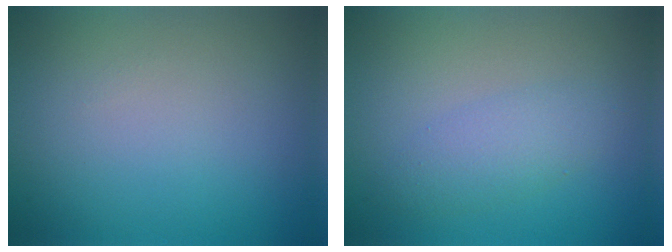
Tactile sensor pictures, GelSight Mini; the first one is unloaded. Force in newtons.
{"total": 2.5, "press": 2.5, "slide": 0.1}